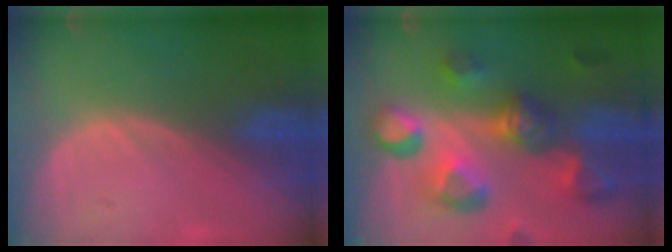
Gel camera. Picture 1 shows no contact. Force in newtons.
{"total": 11.3, "press": 10.1, "slide": 5.1}